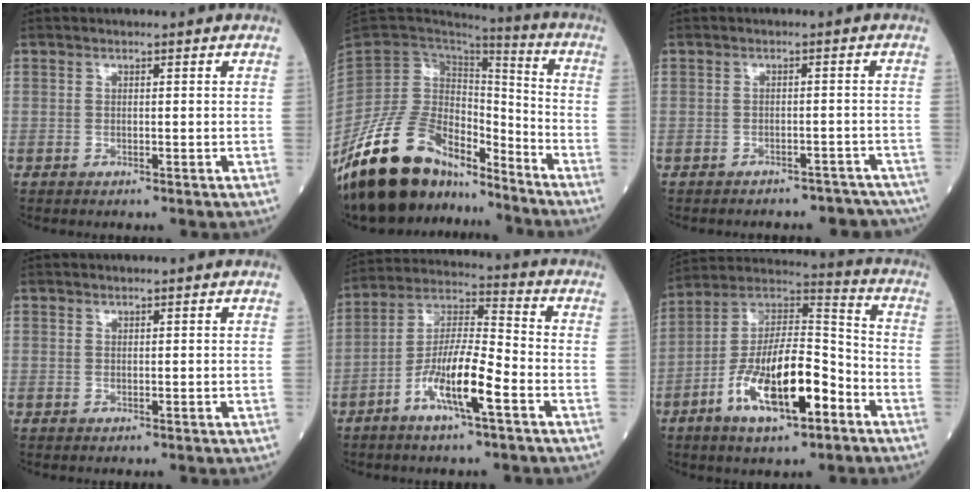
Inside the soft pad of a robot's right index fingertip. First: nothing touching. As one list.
[{"total": 18.8, "force": [-14.7, 7.8, 8.7], "torque": [-0.169, 0.036, -0.263]}, {"total": 9.5, "force": [-8.5, 4.0, 1.6], "torque": [-0.016, 0.009, -0.083]}, {"total": 0.0}, {"total": 11.0, "force": [-4.8, 1.2, 9.8], "torque": [-0.194, 0.001, -0.093]}, {"total": 16.3, "force": [-6.8, 4.8, 14.0], "torque": [-0.267, 0.009, -0.116]}]